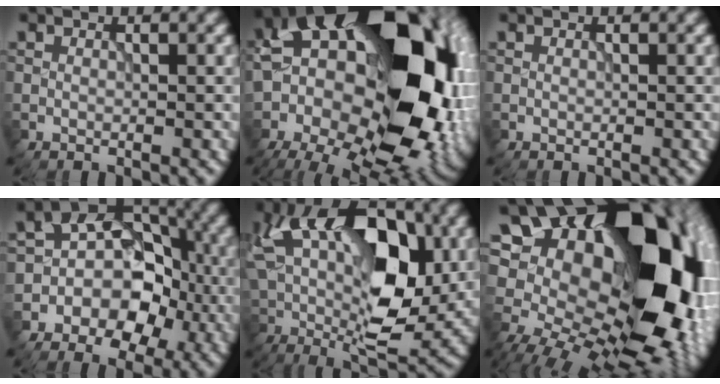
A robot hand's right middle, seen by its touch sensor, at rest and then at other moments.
{"total": 22.4, "force": [-1.4, 14.0, 17.4], "torque": [-0.293, -0.012, -0.007]}
{"total": 0.0}
{"total": 9.3, "force": [-2.6, 7.5, 5.0], "torque": [-0.041, 0.019, -0.065]}
{"total": 15.1, "force": [2.0, 8.2, 12.5], "torque": [-0.220, 0.003, 0.032]}
{"total": 22.6, "force": [3.6, 14.1, 17.3], "torque": [-0.296, 0.005, 0.068]}